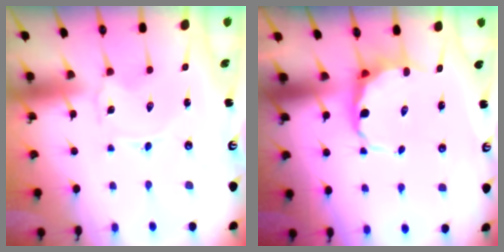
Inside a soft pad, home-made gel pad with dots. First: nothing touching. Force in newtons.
{"total": 9.1, "press": 8.8, "slide": 2.3}